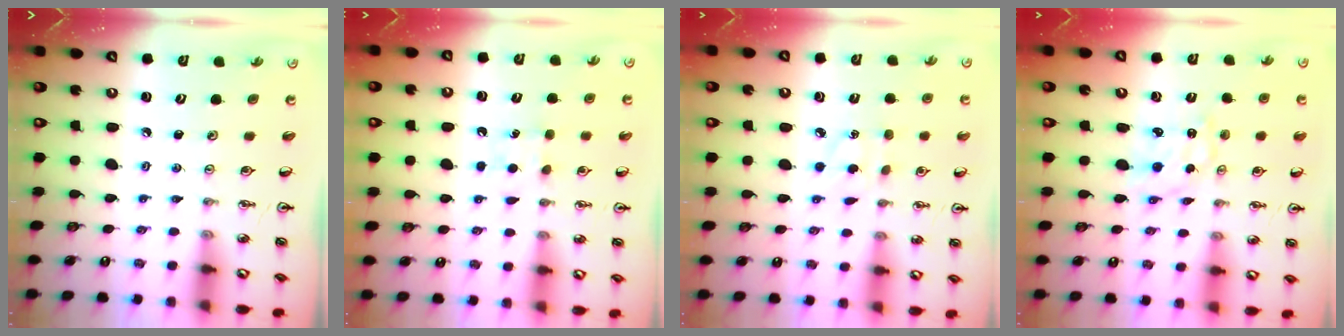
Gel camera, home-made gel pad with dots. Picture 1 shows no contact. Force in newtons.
{"total": 5.8, "press": 5.7, "slide": 0.7}
{"total": 3.9, "press": 3.9, "slide": 0.5}
{"total": 1.4, "press": 1.4, "slide": 0.0}